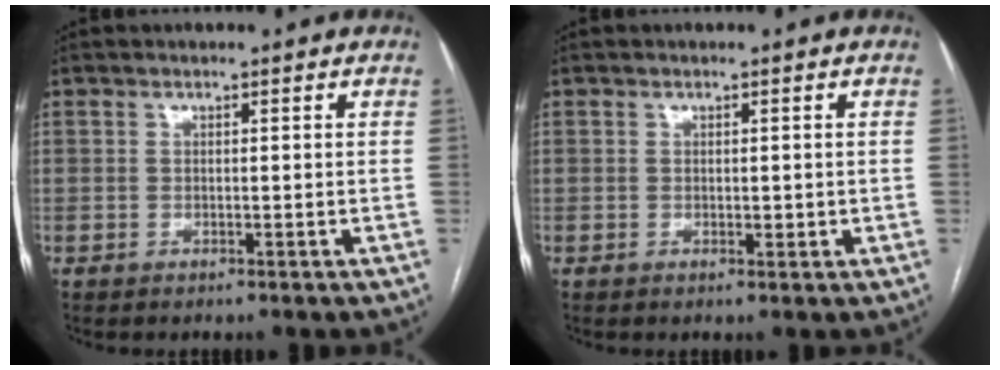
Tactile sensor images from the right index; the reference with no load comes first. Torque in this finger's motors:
{"motor_torque": [0.18, 0.23, 0.01, 0.03]}